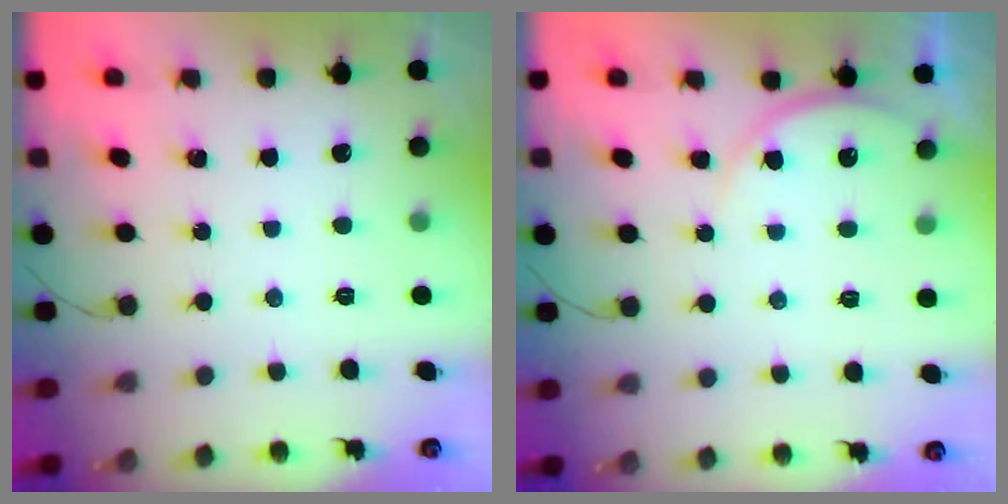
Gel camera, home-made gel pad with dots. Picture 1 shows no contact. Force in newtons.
{"total": 5.8, "press": 5.8, "slide": 0.6}